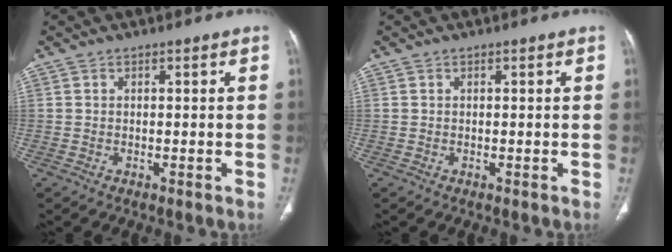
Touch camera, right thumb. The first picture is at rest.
{"total": 0.0}